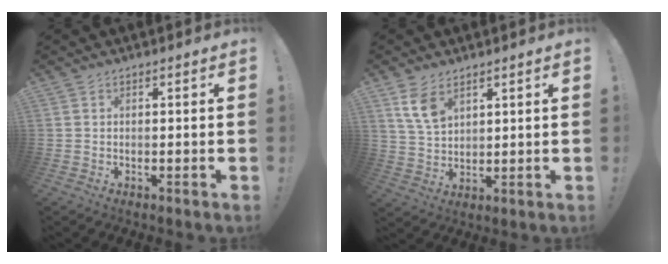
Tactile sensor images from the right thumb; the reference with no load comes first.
{"total": 8.0, "force": [4.8, 4.6, 4.5], "torque": [-0.078, -0.019, 0.092]}